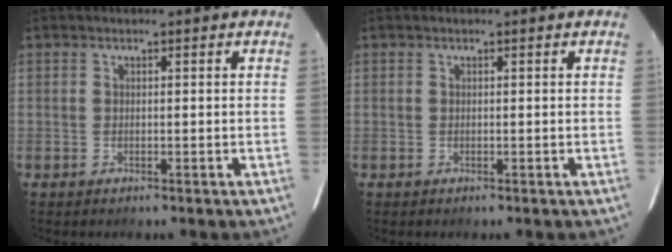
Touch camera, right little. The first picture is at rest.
{"total": 0.0}